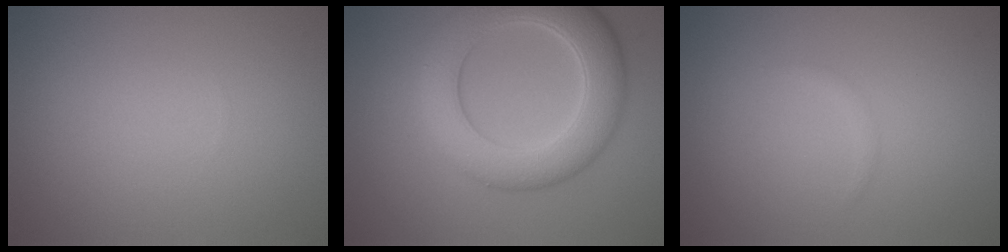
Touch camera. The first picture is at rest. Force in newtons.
{"total": 7.7, "press": 7.7, "slide": 0.3}
{"total": 0.5, "press": 0.5, "slide": 0.1}